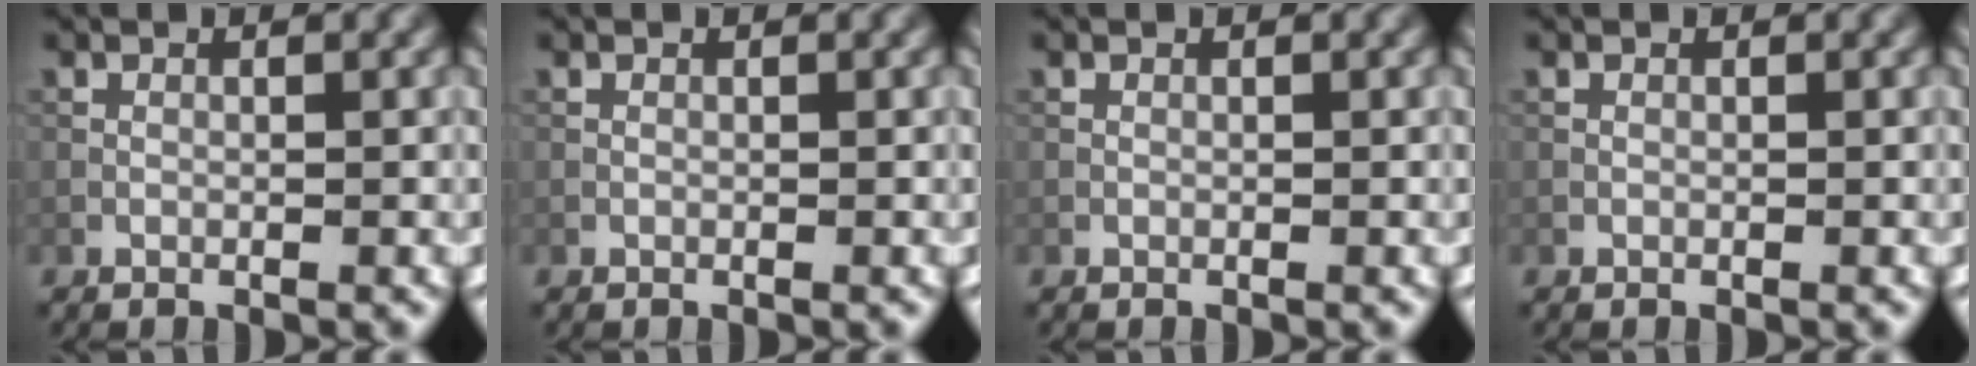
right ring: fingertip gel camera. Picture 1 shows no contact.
{"total": 0.0}
{"total": 0.0}
{"total": 0.0}